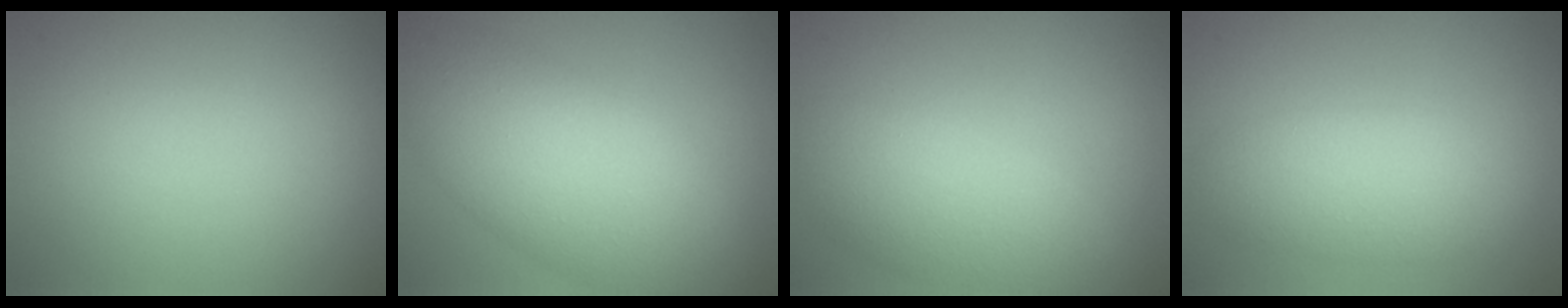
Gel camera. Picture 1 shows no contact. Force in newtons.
{"total": 8.8, "press": 8.8, "slide": 0.5}
{"total": 5.5, "press": 5.5, "slide": 0.4}
{"total": 4.9, "press": 4.8, "slide": 0.4}